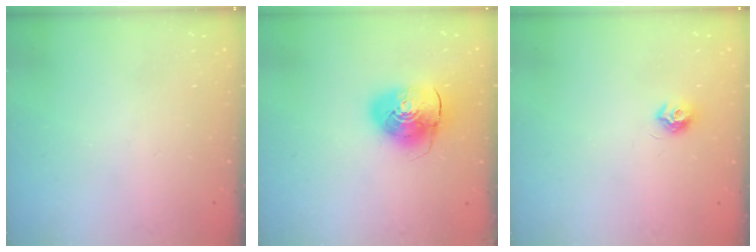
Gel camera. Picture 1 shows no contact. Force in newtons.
{"total": 11.4, "press": 11.3, "slide": 1.8}
{"total": 7.3, "press": 7.2, "slide": 0.7}